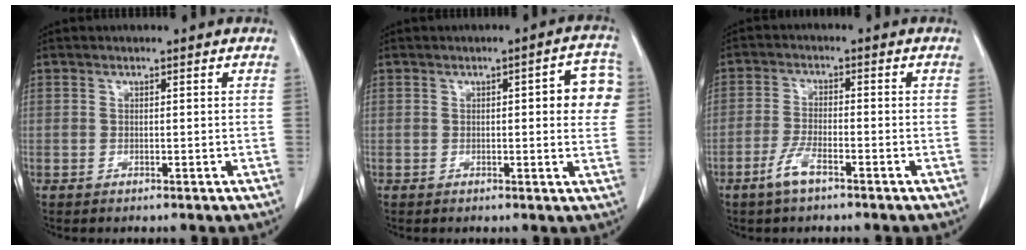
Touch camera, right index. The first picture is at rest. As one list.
[{"total": 6.5, "force": [1.0, 1.8, 6.2], "torque": [-0.064, 0.011, 0.005]}, {"total": 4.1, "force": [-2.7, 0.8, 3.0], "torque": [-0.065, -0.003, -0.052]}]